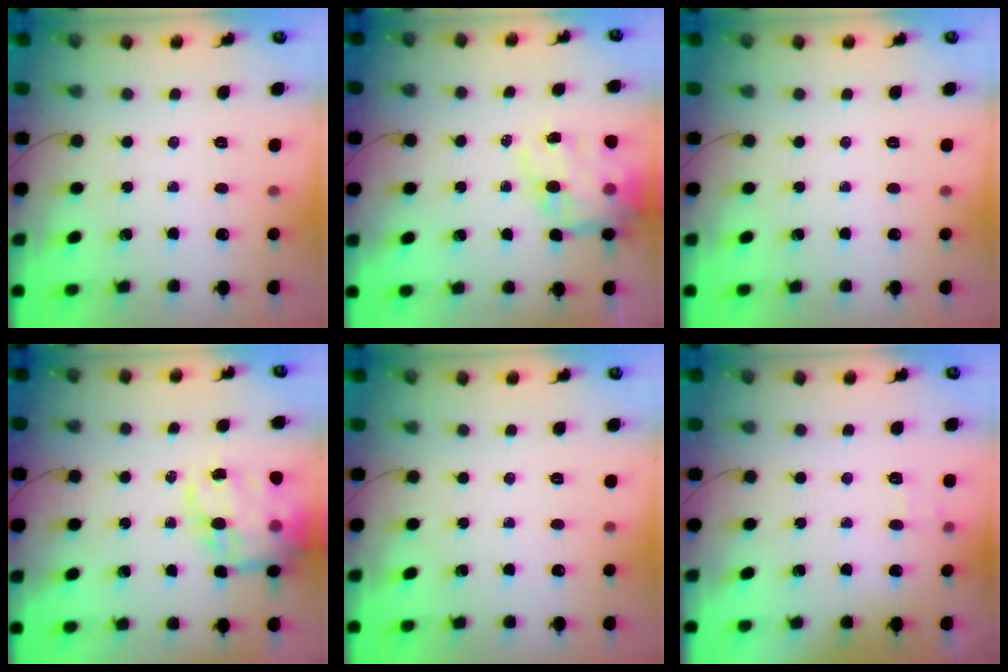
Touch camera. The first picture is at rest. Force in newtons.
{"total": 15.9, "press": 15.4, "slide": 4.0}
{"total": 0.0}
{"total": 21.1, "press": 20.5, "slide": 4.9}
{"total": 0.0}
{"total": 6.6, "press": 6.3, "slide": 1.6}